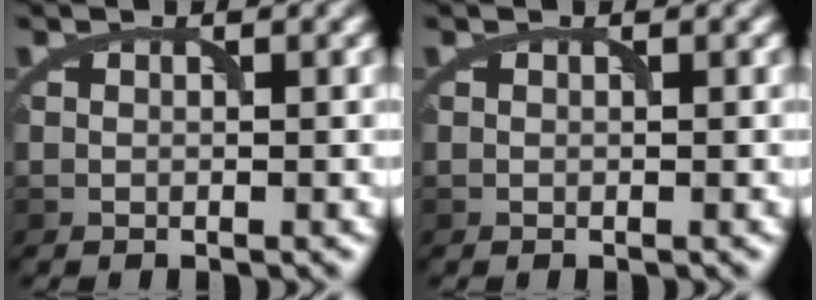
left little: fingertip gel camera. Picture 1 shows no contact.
{"total": 0.0}